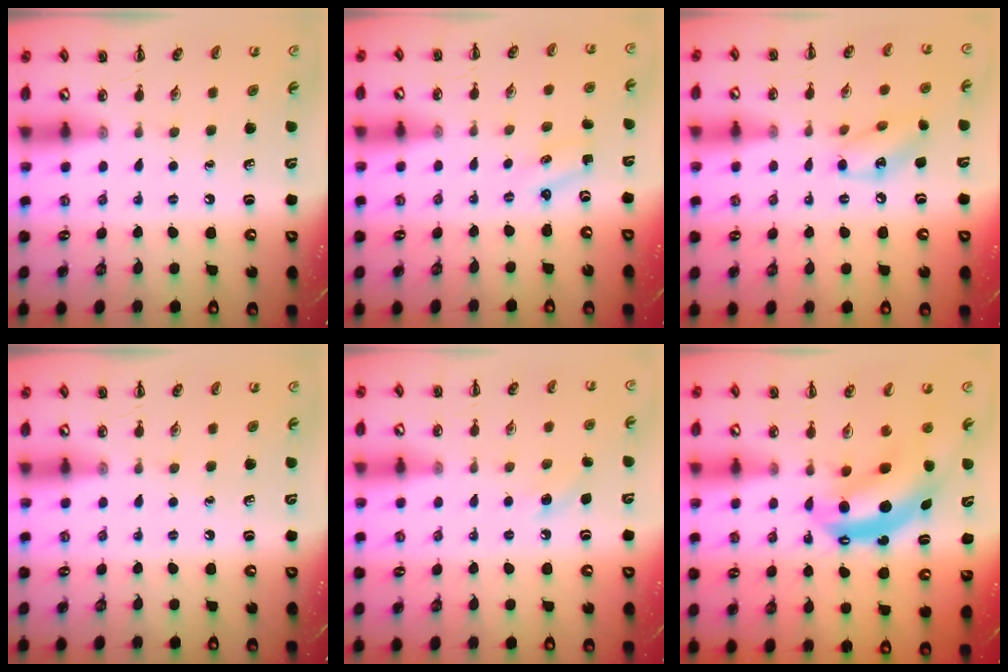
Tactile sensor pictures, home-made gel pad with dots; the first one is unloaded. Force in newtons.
{"total": 0.8, "press": 0.8, "slide": 0.3}
{"total": 9.9, "press": 9.8, "slide": 1.3}
{"total": 0.0}
{"total": 4.0, "press": 3.9, "slide": 0.8}
{"total": 7.0, "press": 6.8, "slide": 1.7}